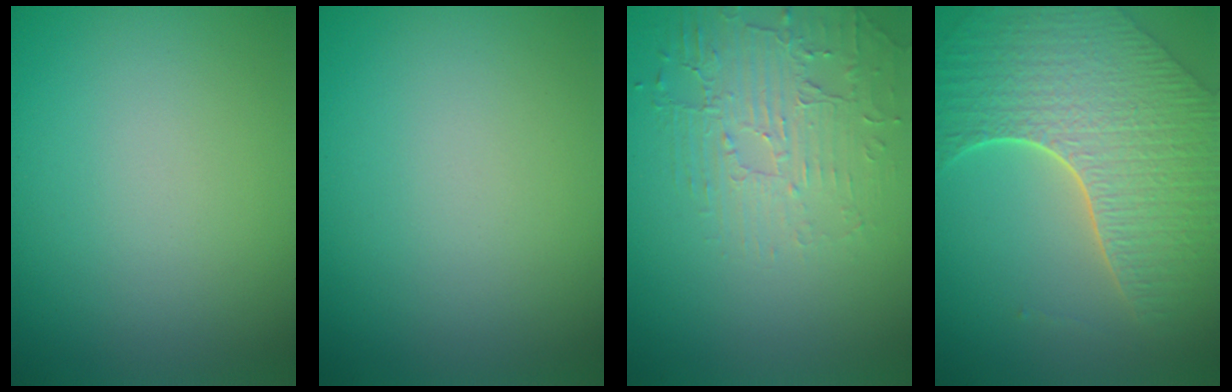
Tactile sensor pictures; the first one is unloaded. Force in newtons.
{"total": 0.0}
{"total": 2.2, "press": 1.7, "slide": 1.5}
{"total": 8.2, "press": 5.9, "slide": 5.7}